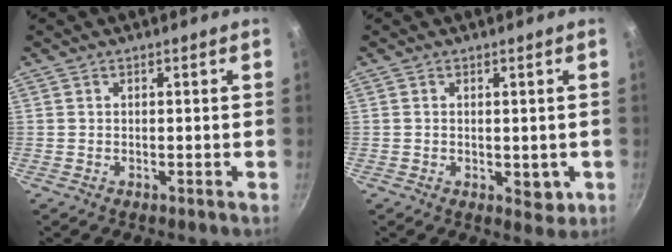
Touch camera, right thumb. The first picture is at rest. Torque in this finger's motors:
{"motor_torque": [-0.28, 0.25, -0.35, 0.00, 0.06]}